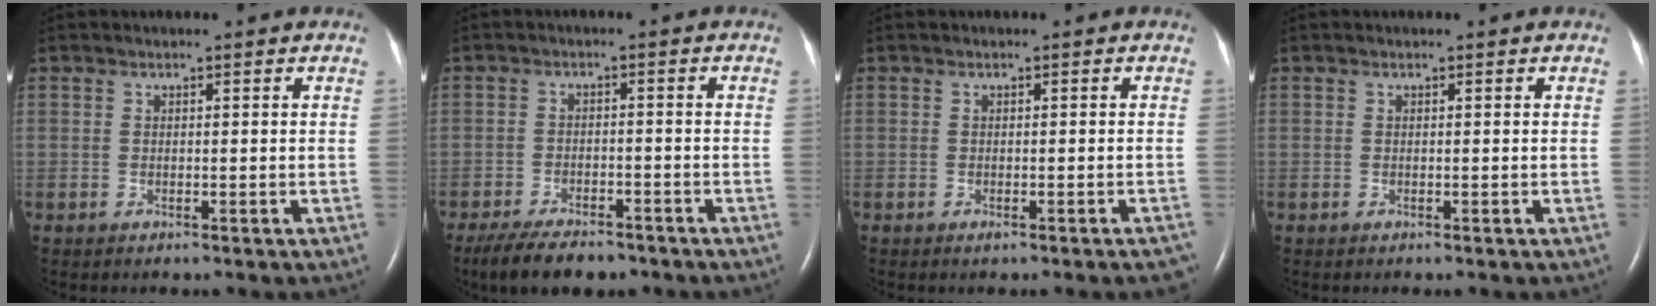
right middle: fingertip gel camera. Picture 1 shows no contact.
{"total": 8.7, "force": [-6.9, 3.1, 4.2], "torque": [-0.075, -0.009, -0.108]}
{"total": 2.7, "force": [-2.1, 0.4, 1.6], "torque": [-0.005, -0.002, -0.027]}
{"total": 0.0}